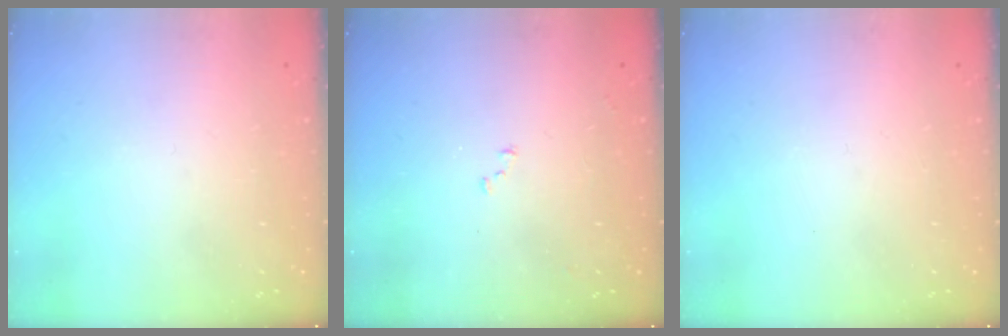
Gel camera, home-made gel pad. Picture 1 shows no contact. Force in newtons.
{"total": 9.2, "press": 9.2, "slide": 0.8}
{"total": 0.0}